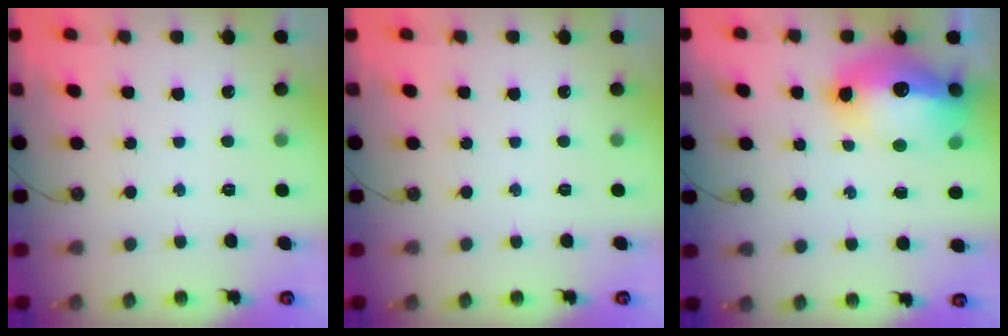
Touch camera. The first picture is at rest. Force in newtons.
{"total": 0.0}
{"total": 19.9, "press": 19.2, "slide": 5.2}